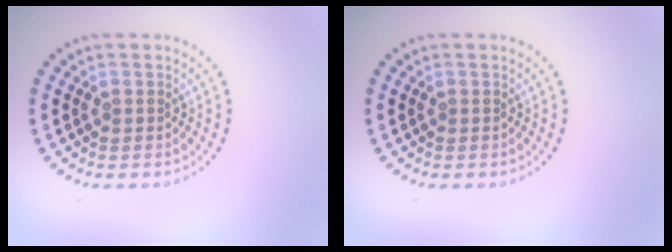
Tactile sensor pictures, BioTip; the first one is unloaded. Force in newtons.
{"total": 0.0}